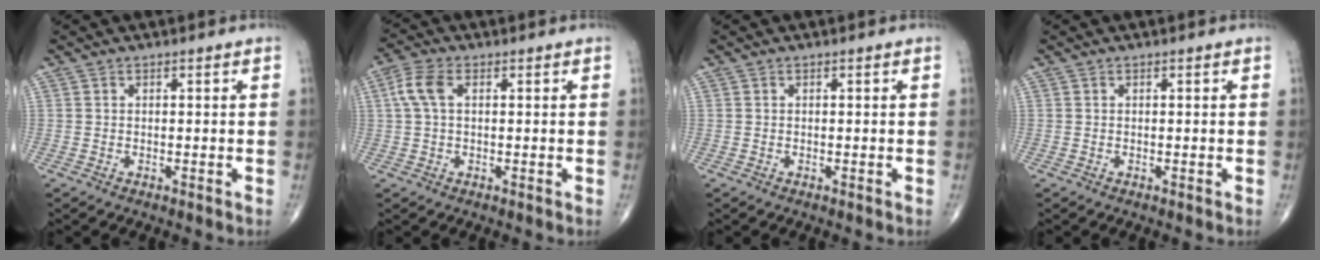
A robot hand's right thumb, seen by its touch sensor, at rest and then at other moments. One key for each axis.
{"total": 5.0, "fx": 1.1, "fy": 2.7, "fz": 4.1, "tx": -0.105, "ty": 0.018, "tz": 0.019}
{"total": 0.0}
{"total": 0.0}